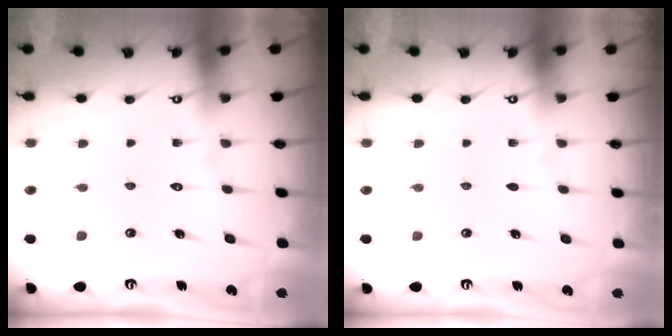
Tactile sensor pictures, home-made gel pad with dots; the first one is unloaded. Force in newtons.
{"total": 0.0}